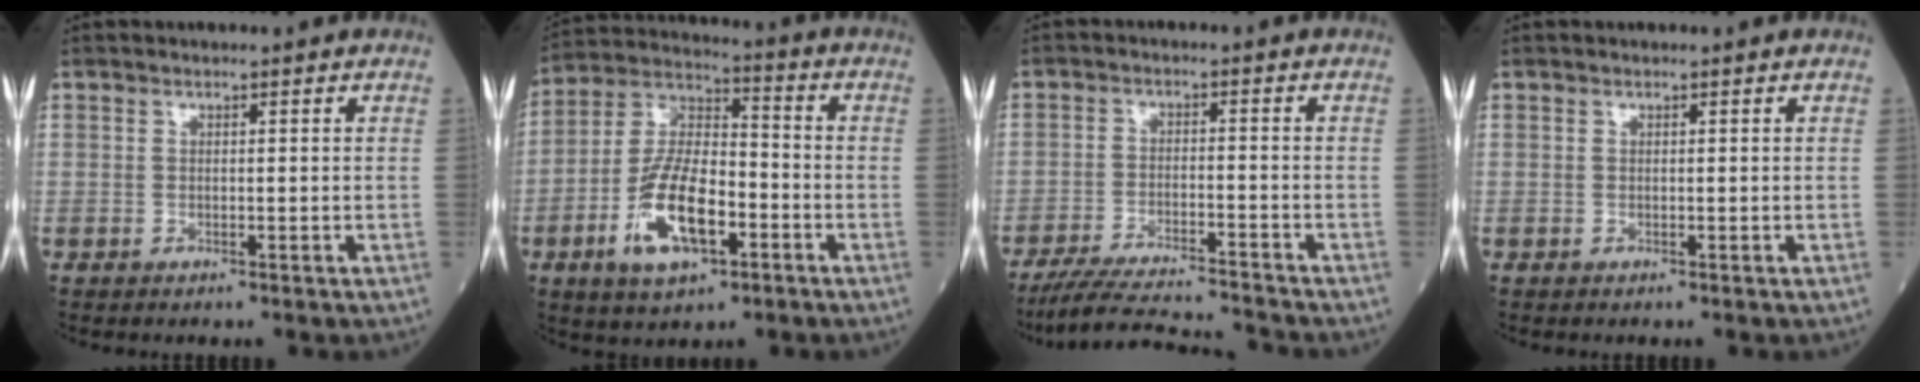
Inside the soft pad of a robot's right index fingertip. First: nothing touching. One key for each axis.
{"total": 14.0, "fx": -5.2, "fy": 5.5, "fz": 11.8, "tx": -0.242, "ty": 0.005, "tz": -0.094}
{"total": 12.2, "fx": -11.5, "fy": 0.1, "fz": 4.0, "tx": -0.067, "ty": -0.007, "tz": -0.188}
{"total": 0.0}